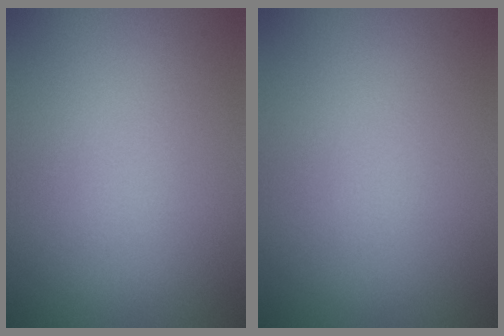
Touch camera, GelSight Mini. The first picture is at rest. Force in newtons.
{"total": 0.0}